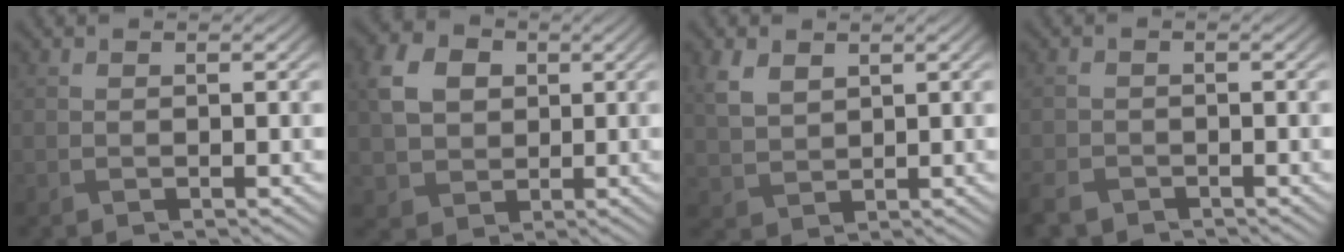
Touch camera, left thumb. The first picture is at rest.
{"total": 6.9, "force": [1.0, 5.8, 3.6], "torque": [-0.101, 0.007, 0.016]}
{"total": 4.3, "force": [2.0, 2.9, 2.5], "torque": [-0.068, -0.001, 0.045]}
{"total": 3.1, "force": [-2.5, 1.4, 0.9], "torque": [-0.027, -0.011, -0.056]}